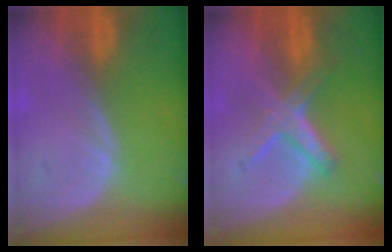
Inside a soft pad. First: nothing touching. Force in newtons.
{"total": 5.7, "press": 5.4, "slide": 1.7}